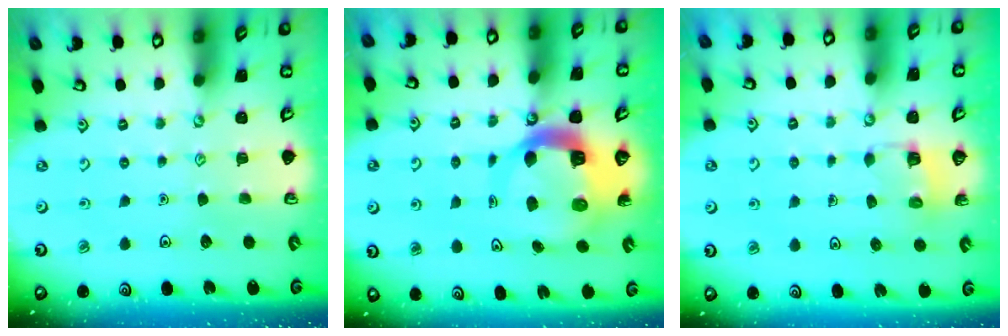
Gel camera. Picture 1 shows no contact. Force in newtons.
{"total": 9.8, "press": 9.8, "slide": 1.1}
{"total": 2.8, "press": 2.8, "slide": 0.2}